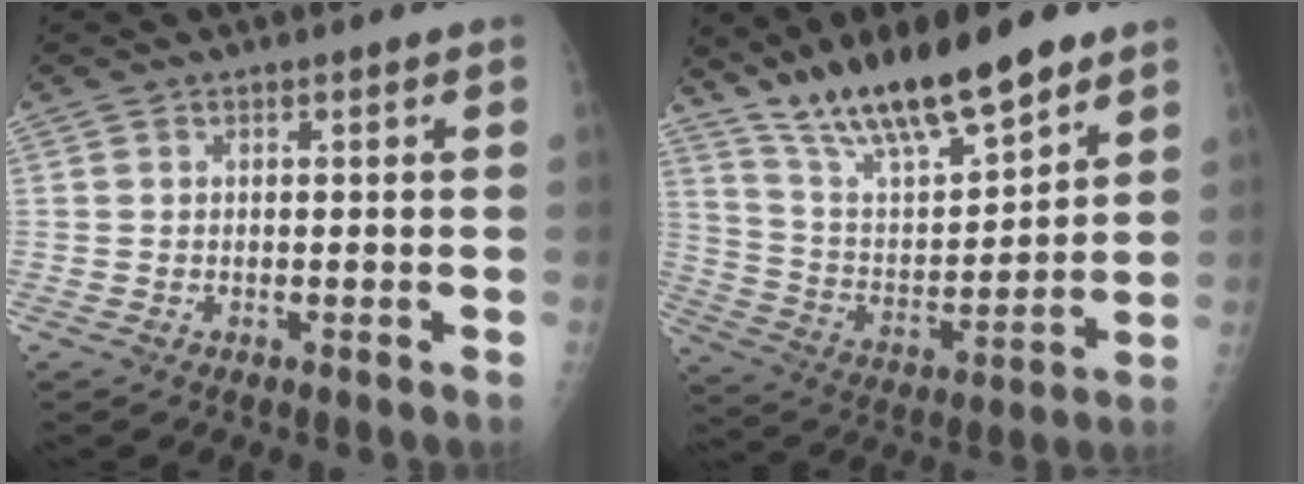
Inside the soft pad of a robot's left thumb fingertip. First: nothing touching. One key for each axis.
{"total": 19.8, "fx": 14.5, "fy": 5.3, "fz": 12.3, "tx": -0.183, "ty": -0.065, "tz": 0.261}